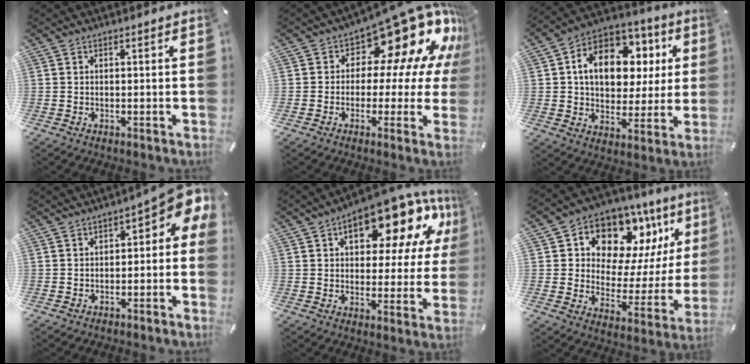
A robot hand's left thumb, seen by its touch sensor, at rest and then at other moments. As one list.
[{"total": 16.6, "force": [9.9, 8.3, 10.4], "torque": [-0.144, -0.083, 0.166]}, {"total": 15.5, "force": [4.2, 11.3, 9.8], "torque": [-0.168, -0.009, 0.080]}, {"total": 6.9, "force": [1.9, 3.4, 5.7], "torque": [-0.071, -0.024, 0.026]}, {"total": 18.5, "force": [10.3, 8.9, 12.6], "torque": [-0.171, -0.060, 0.167]}, {"total": 11.9, "force": [8.3, 7.7, 3.6], "torque": [-0.053, -0.088, 0.150]}]